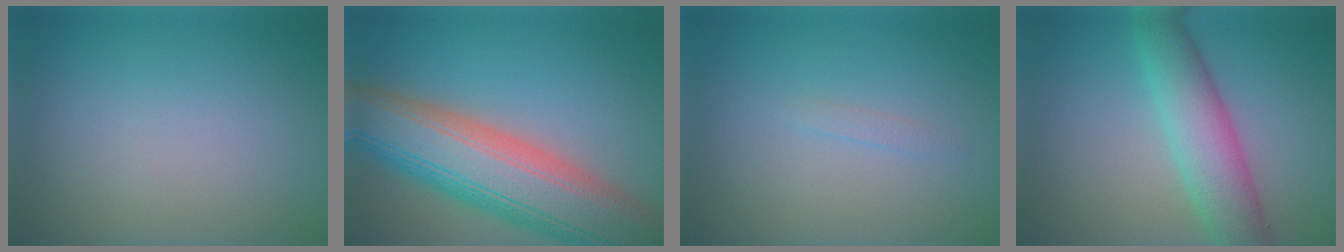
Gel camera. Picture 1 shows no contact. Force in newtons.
{"total": 12.5, "press": 12.4, "slide": 0.6}
{"total": 0.6, "press": 0.6, "slide": 0.1}
{"total": 5.7, "press": 5.7, "slide": 0.2}